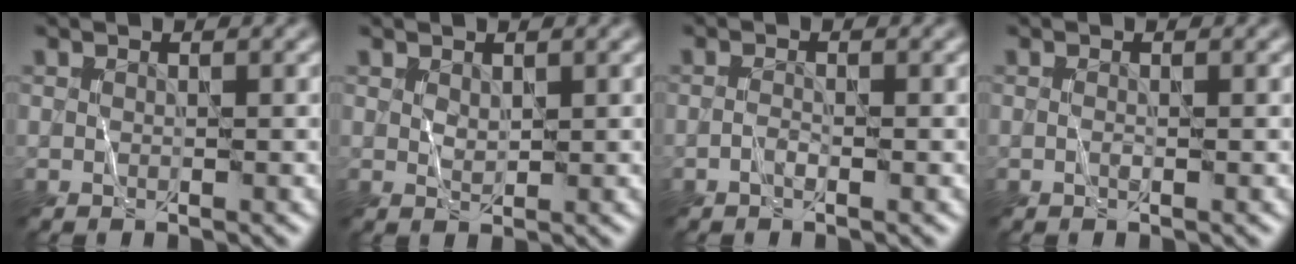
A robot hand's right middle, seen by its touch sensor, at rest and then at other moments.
{"total": 0.8, "force": [0.7, 0.4, 0.3], "torque": [-0.007, 0.004, 0.016]}
{"total": 0.6, "force": [-0.4, 0.2, 0.5], "torque": [-0.008, 0.006, -0.009]}
{"total": 0.0}